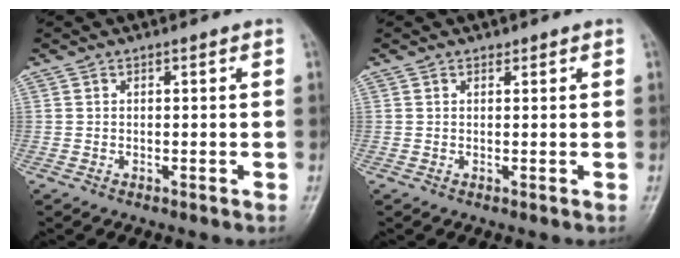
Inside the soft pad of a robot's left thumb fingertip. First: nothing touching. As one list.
[{"total": 0.7, "force": [0.5, 0.4, 0.1], "torque": [0.002, -0.004, 0.006]}]